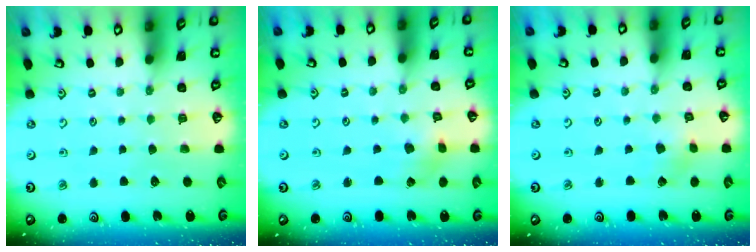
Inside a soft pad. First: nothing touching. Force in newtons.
{"total": 2.7, "press": 2.7, "slide": 0.4}
{"total": 2.8, "press": 2.8, "slide": 0.1}